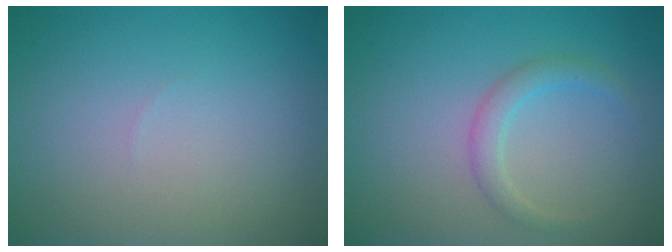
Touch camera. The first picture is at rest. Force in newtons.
{"total": 1.9, "press": 1.9, "slide": 0.2}